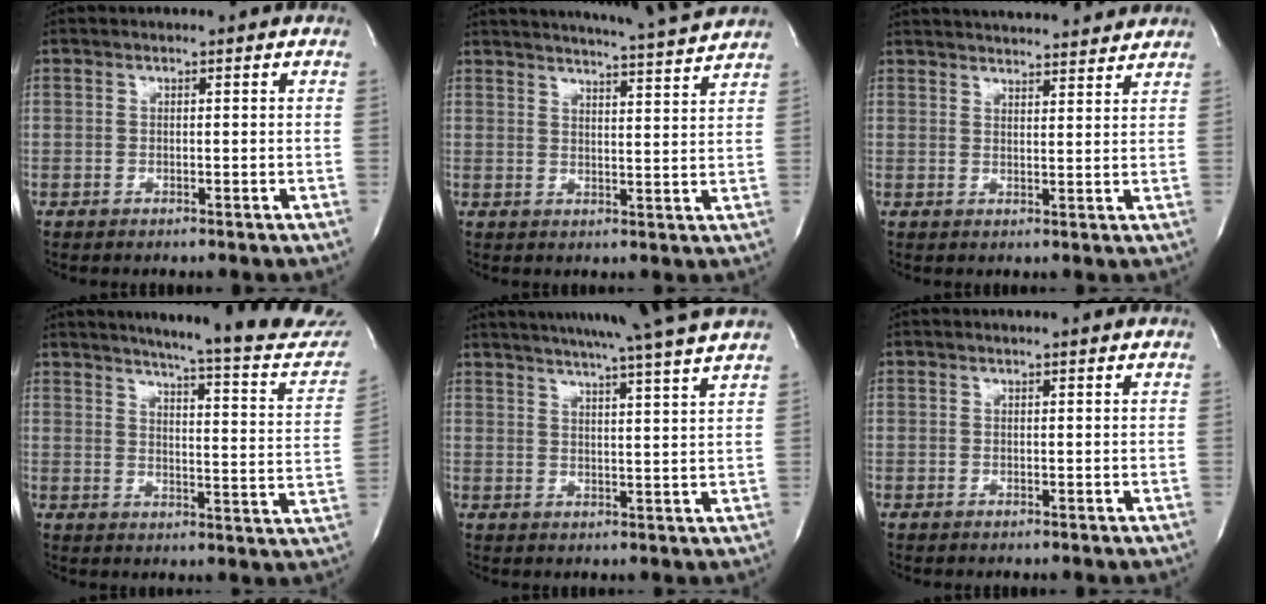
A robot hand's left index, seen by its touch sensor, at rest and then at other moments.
{"total": 13.0, "force": [12.2, -1.2, 4.1], "torque": [-0.076, -0.027, 0.156]}
{"total": 15.8, "force": [14.9, 2.0, 5.0], "torque": [-0.079, 0.027, 0.201]}
{"total": 22.9, "force": [21.1, 0.9, 8.9], "torque": [-0.126, -0.091, 0.246]}
{"total": 18.5, "force": [16.1, -1.9, 8.9], "torque": [-0.151, -0.021, 0.211]}
{"total": 0.7, "force": [0.6, -0.2, 0.3], "torque": [-0.009, -0.003, 0.013]}